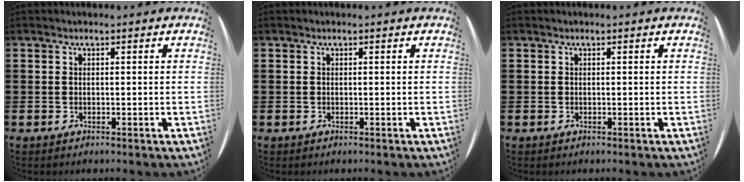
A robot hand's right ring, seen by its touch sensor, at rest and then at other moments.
{"total": 0.0}
{"total": 0.0}